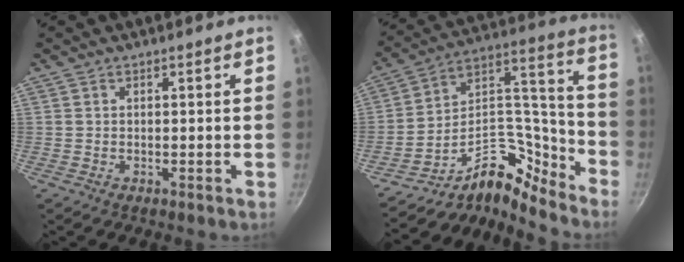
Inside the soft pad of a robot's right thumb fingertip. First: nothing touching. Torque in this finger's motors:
{"motor_torque": [0.43, 0.37, -0.17, -0.40, 0.00]}